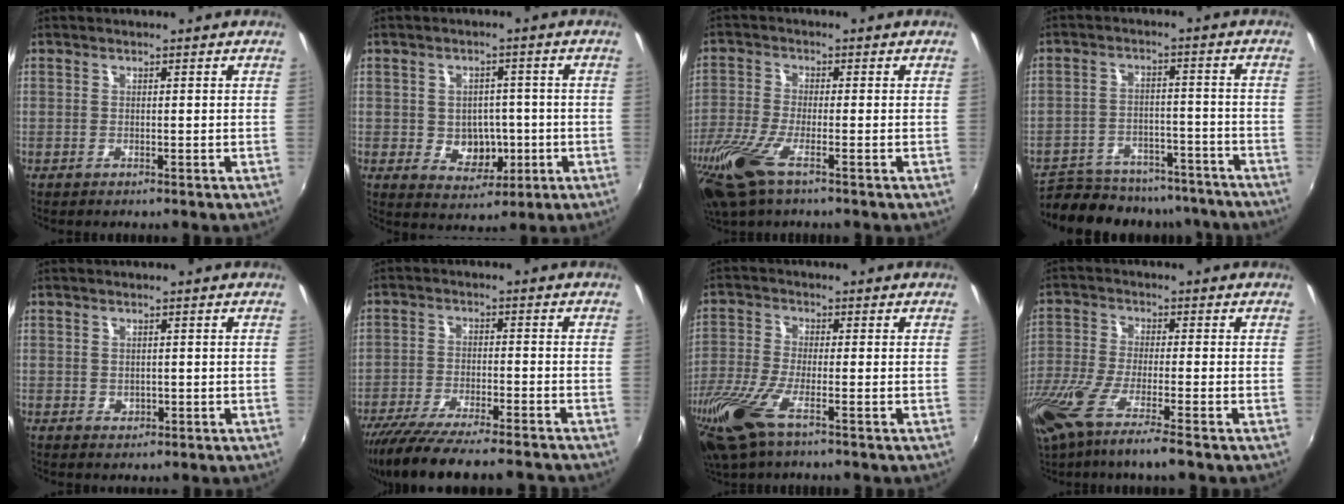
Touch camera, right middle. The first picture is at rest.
{"total": 6.8, "force": [-1.2, 5.7, 3.6], "torque": [-0.068, 0.002, -0.003]}
{"total": 12.1, "force": [-7.2, 3.2, 9.2], "torque": [-0.218, -0.045, -0.144]}
{"total": 20.0, "force": [-17.5, 7.3, 6.5], "torque": [-0.142, 0.014, -0.229]}
{"total": 1.2, "force": [0.0, 1.1, 0.5], "torque": [-0.004, 0.001, 0.002]}
{"total": 16.5, "force": [-14.3, 2.2, 7.8], "torque": [-0.153, -0.030, -0.226]}
{"total": 12.4, "force": [-7.4, 3.0, 9.5], "torque": [-0.220, -0.047, -0.148]}
{"total": 12.3, "force": [-8.1, 1.0, 9.2], "torque": [-0.207, -0.052, -0.156]}